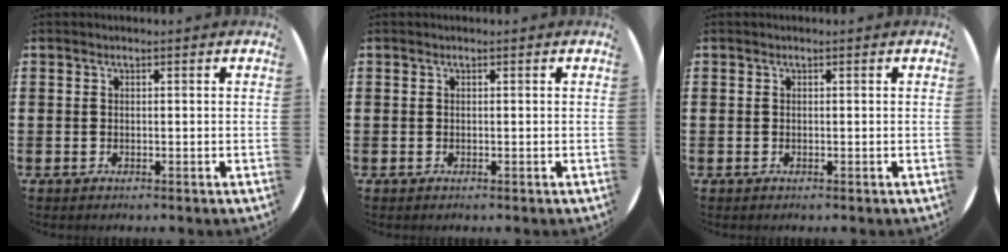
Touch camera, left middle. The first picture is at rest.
{"total": 0.0}
{"total": 0.0}